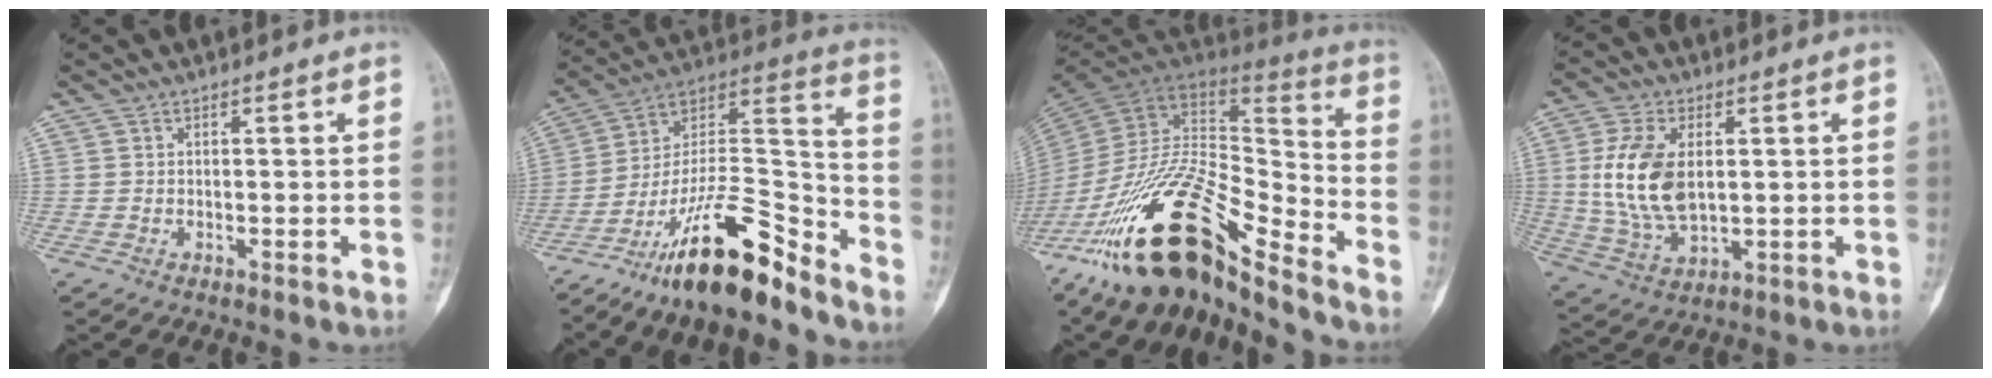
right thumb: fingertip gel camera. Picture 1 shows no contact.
{"total": 20.9, "force": [-15.3, 5.9, 12.9], "torque": [-0.206, 0.110, -0.266]}
{"total": 25.8, "force": [-17.4, 8.8, 16.9], "torque": [-0.318, 0.072, -0.308]}
{"total": 13.2, "force": [1.4, 7.5, 10.8], "torque": [-0.218, -0.009, 0.035]}